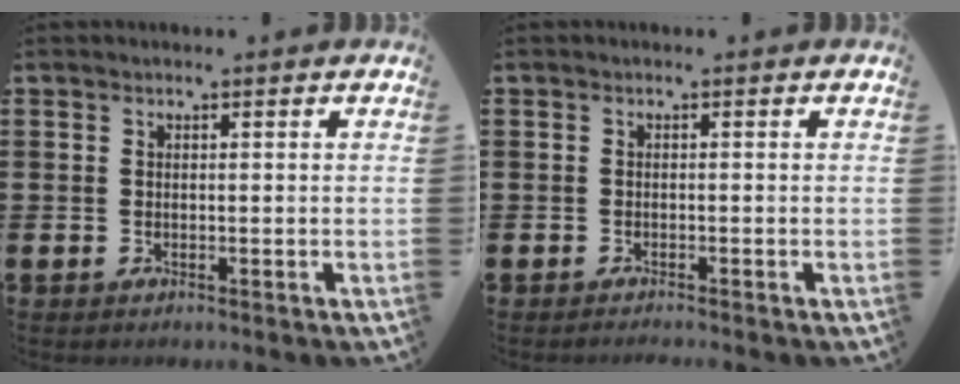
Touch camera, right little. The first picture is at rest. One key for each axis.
{"total": 0.5, "fx": -0.5, "fy": -0.1, "fz": 0.1, "tx": -0.001, "ty": -0.002, "tz": -0.010}